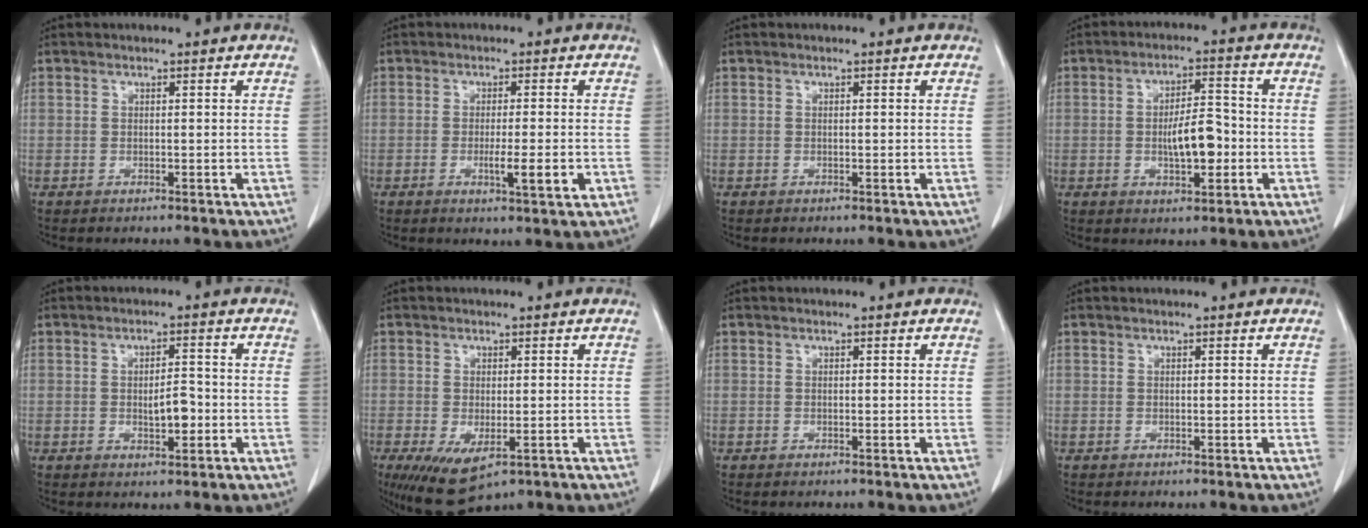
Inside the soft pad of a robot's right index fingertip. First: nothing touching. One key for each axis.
{"total": 4.8, "fx": -1.3, "fy": 0.3, "fz": 4.6, "tx": -0.073, "ty": -0.009, "tz": -0.018}
{"total": 0.0}
{"total": 7.2, "fx": -1.3, "fy": 2.5, "fz": 6.7, "tx": -0.118, "ty": 0.007, "tz": -0.019}
{"total": 4.0, "fx": -0.7, "fy": 1.4, "fz": 3.7, "tx": -0.058, "ty": 0.001, "tz": -0.006}
{"total": 8.1, "fx": -3.8, "fy": 3.5, "fz": 6.2, "tx": -0.107, "ty": -0.021, "tz": -0.054}
{"total": 0.0}
{"total": 0.0}